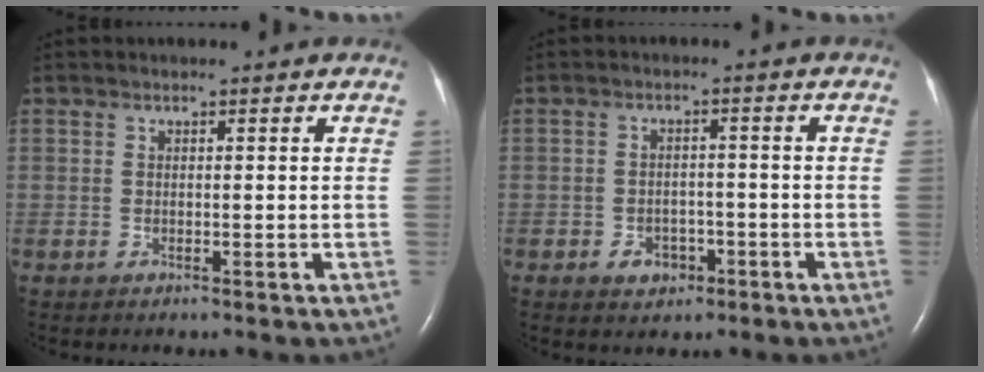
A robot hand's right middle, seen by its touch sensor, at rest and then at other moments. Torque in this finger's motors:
{"motor_torque": [0.22, -0.18, -0.03, 0.00]}